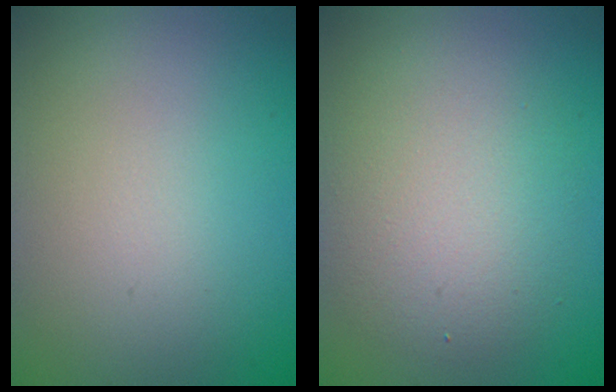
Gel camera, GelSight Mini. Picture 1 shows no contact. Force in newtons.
{"total": 4.8, "press": 4.8, "slide": 0.1}